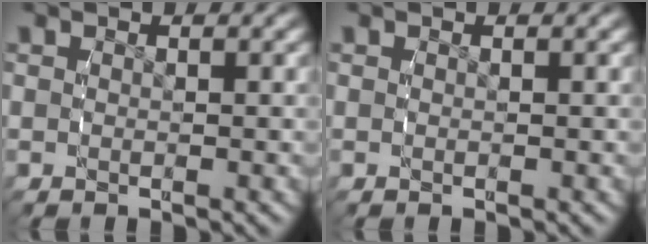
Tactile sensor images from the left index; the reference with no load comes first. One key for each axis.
{"total": 0.0}